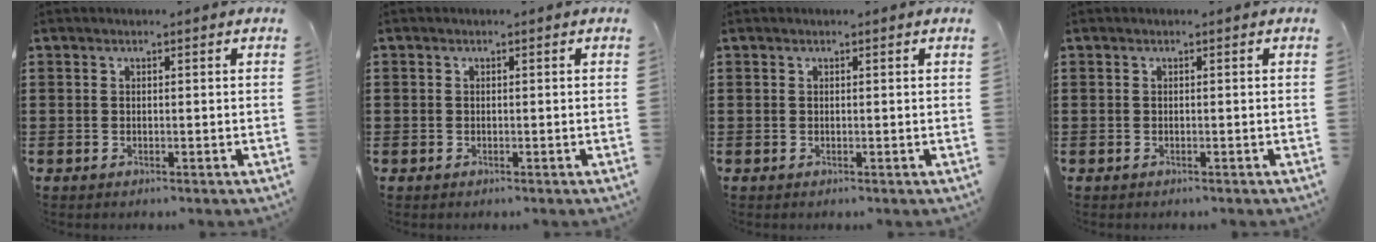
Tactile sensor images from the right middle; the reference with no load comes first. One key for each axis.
{"total": 0.8, "fx": -0.2, "fy": 0.7, "fz": 0.1, "tx": -0.002, "ty": 0.003, "tz": -0.005}
{"total": 0.0}
{"total": 0.0}